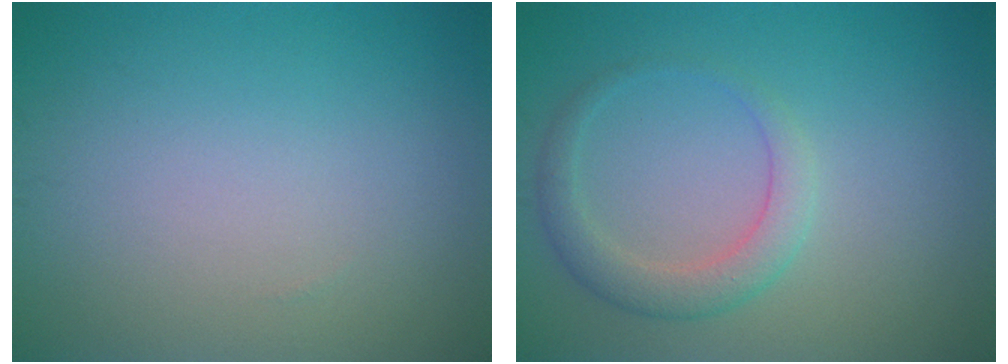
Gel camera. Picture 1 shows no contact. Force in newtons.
{"total": 2.8, "press": 2.8, "slide": 0.3}